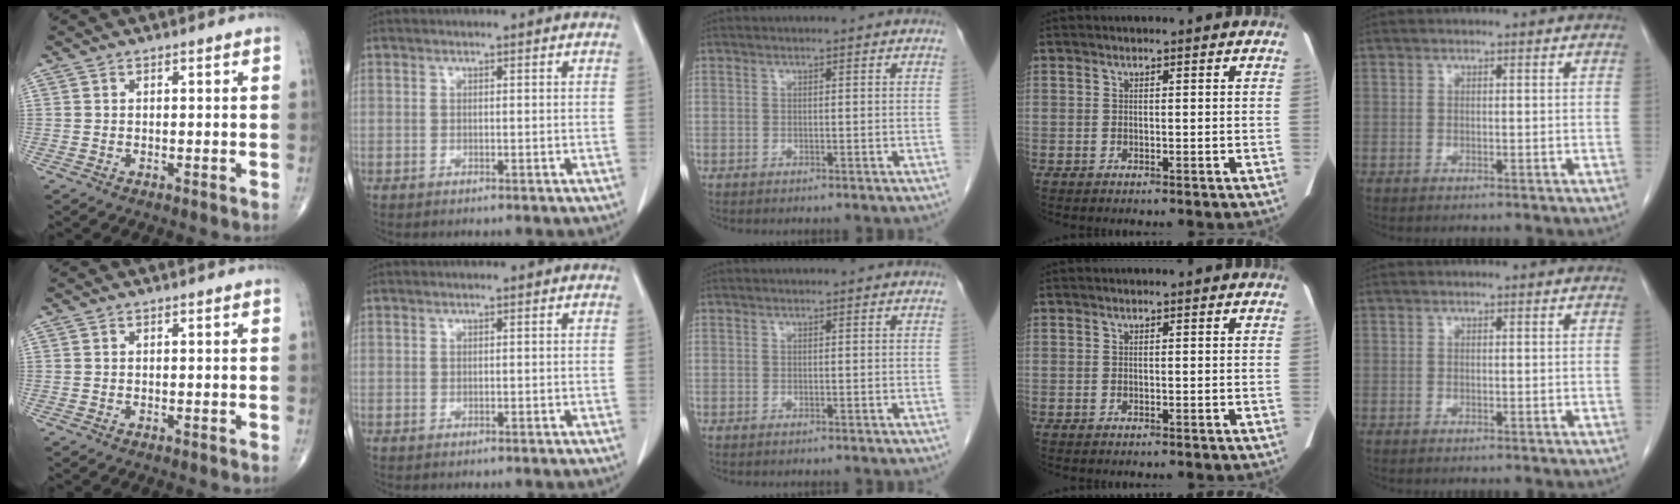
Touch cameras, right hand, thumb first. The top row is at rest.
{}